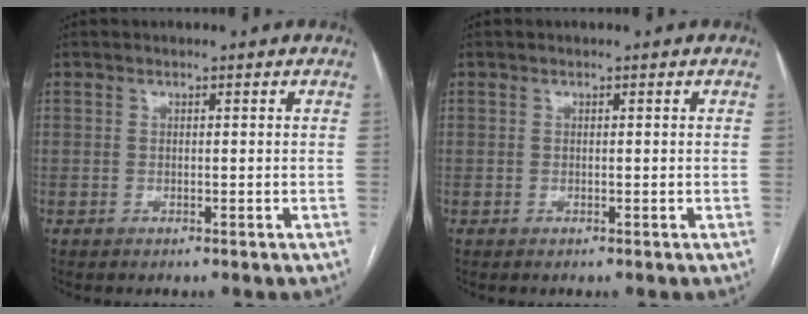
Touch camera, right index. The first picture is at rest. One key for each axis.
{"total": 0.0}